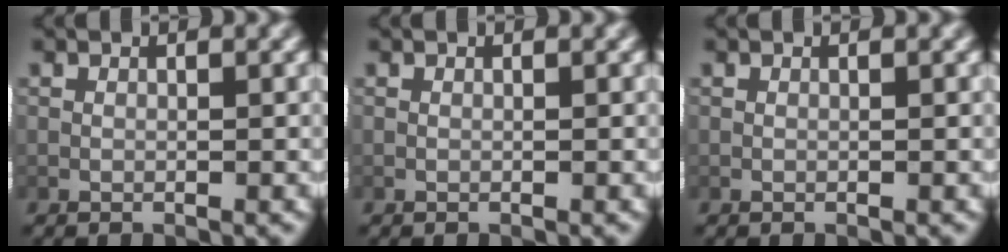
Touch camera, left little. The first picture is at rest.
{"total": 0.0}
{"total": 0.0}